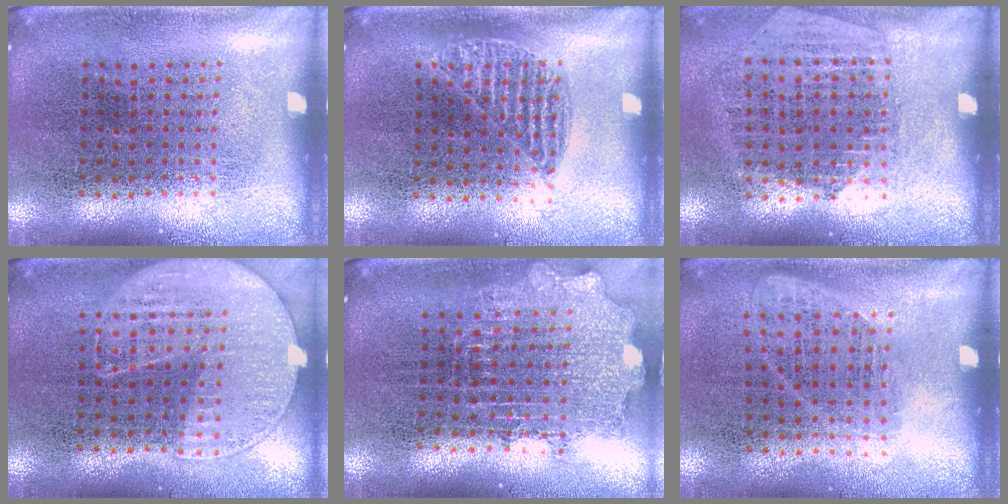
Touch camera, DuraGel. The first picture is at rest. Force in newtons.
{"total": 1.0, "press": 0.8, "slide": 0.4}
{"total": 1.2, "press": 1.1, "slide": 0.4}
{"total": 1.1, "press": 1.0, "slide": 0.6}
{"total": 1.8, "press": 1.4, "slide": 1.1}
{"total": 1.1, "press": 0.9, "slide": 0.6}